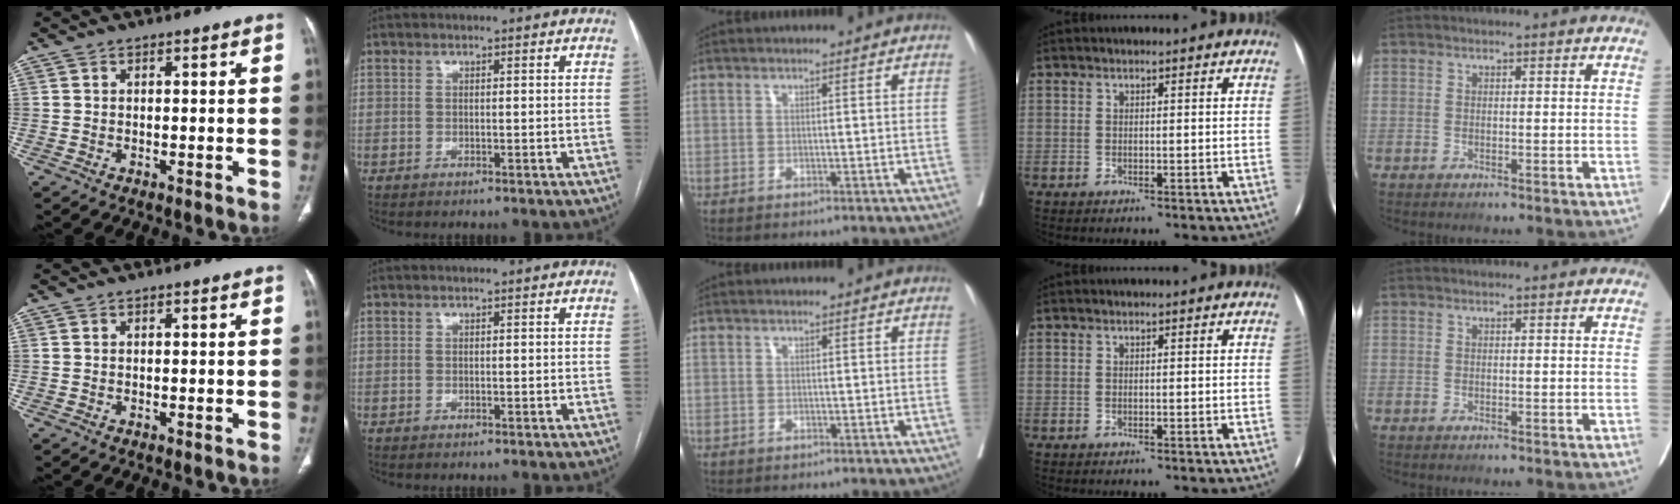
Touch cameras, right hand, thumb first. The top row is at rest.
{}